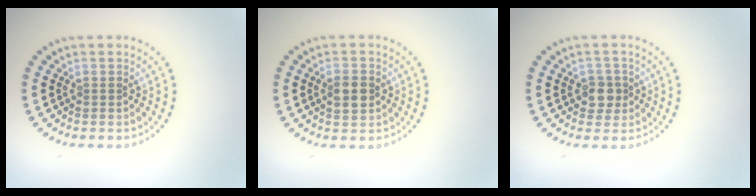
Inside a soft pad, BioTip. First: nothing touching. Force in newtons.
{"total": 2.9, "press": 2.9, "slide": 0.1}
{"total": 1.9, "press": 1.8, "slide": 0.8}